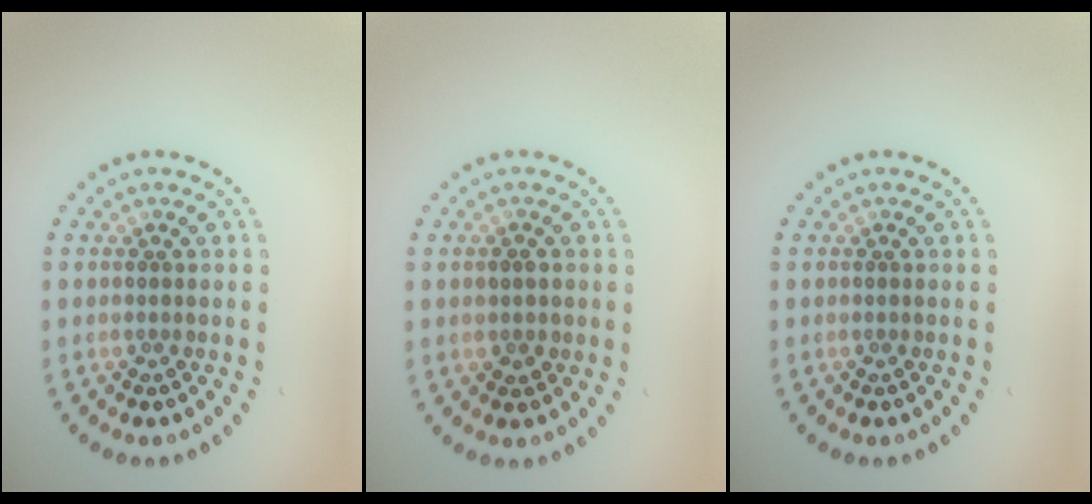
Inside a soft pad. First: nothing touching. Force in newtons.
{"total": 1.3, "press": 1.3, "slide": 0.2}
{"total": 0.0}